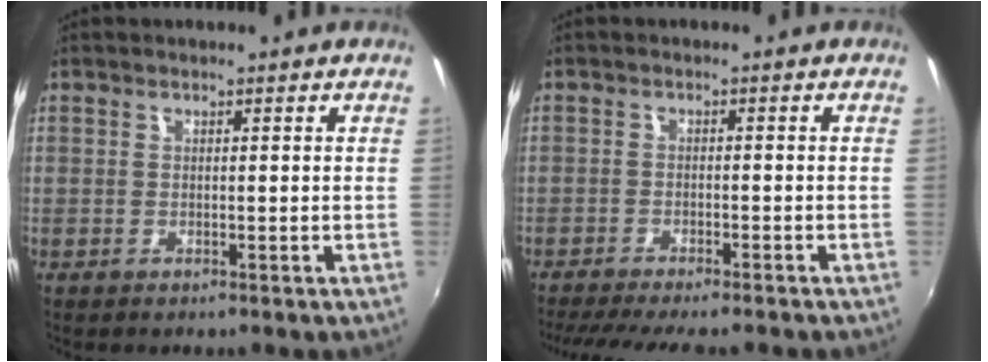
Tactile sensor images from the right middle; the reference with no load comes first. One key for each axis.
{"total": 11.3, "fx": -9.9, "fy": 1.3, "fz": 5.3, "tx": -0.114, "ty": -0.028, "tz": -0.151}